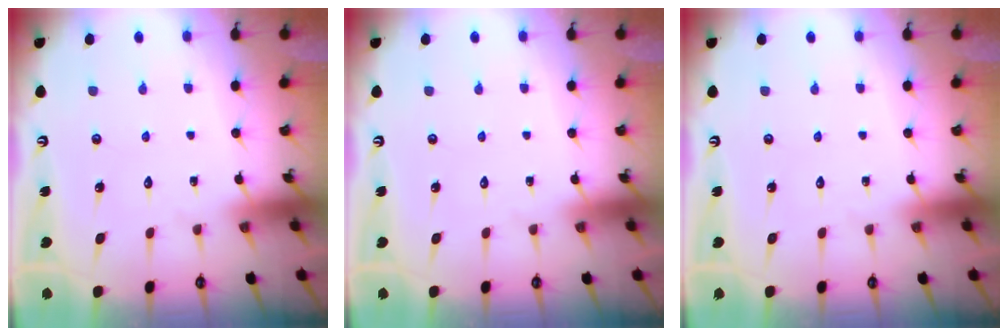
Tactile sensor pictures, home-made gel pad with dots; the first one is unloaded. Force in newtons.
{"total": 0.0}
{"total": 0.0}